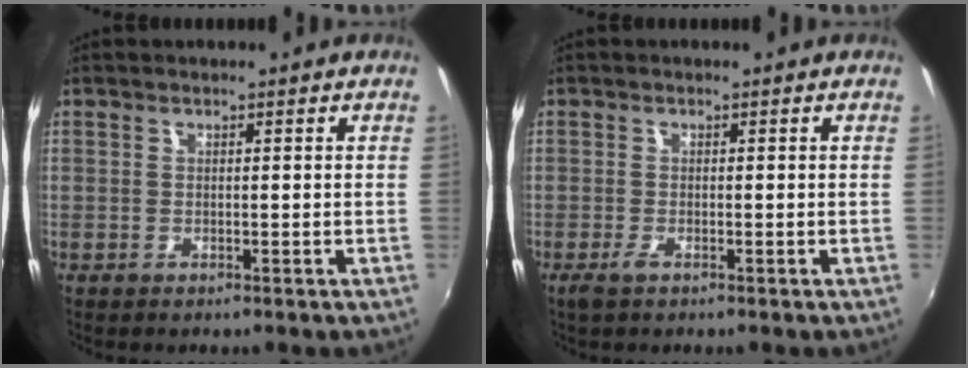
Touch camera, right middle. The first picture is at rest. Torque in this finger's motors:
{"motor_torque": [0.47, -0.37, 0.01, 0.03]}